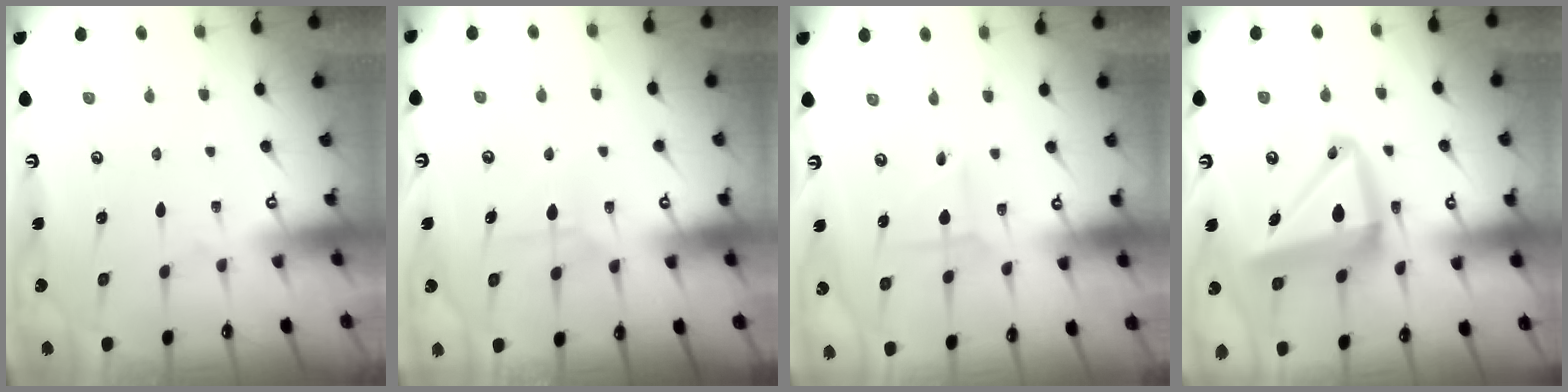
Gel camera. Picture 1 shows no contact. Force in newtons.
{"total": 6.3, "press": 6.2, "slide": 0.7}
{"total": 2.6, "press": 2.6, "slide": 0.3}
{"total": 15.3, "press": 15.1, "slide": 1.9}